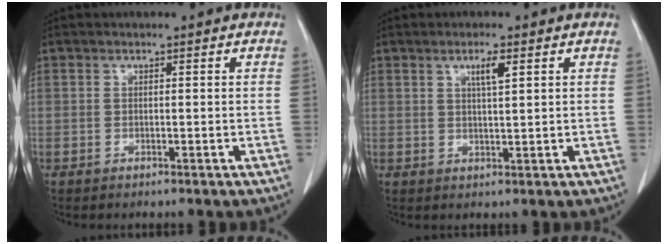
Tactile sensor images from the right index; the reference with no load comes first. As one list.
[{"total": 2.8, "force": [1.3, 0.2, 2.4], "torque": [-0.044, -0.001, 0.022]}]